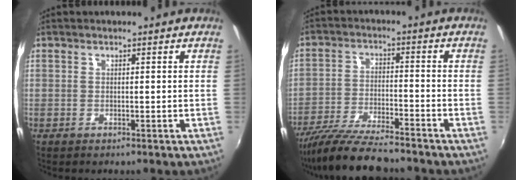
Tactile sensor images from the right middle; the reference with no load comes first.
{"total": 12.9, "force": [-11.3, 1.5, 5.9], "torque": [-0.133, -0.023, -0.204]}